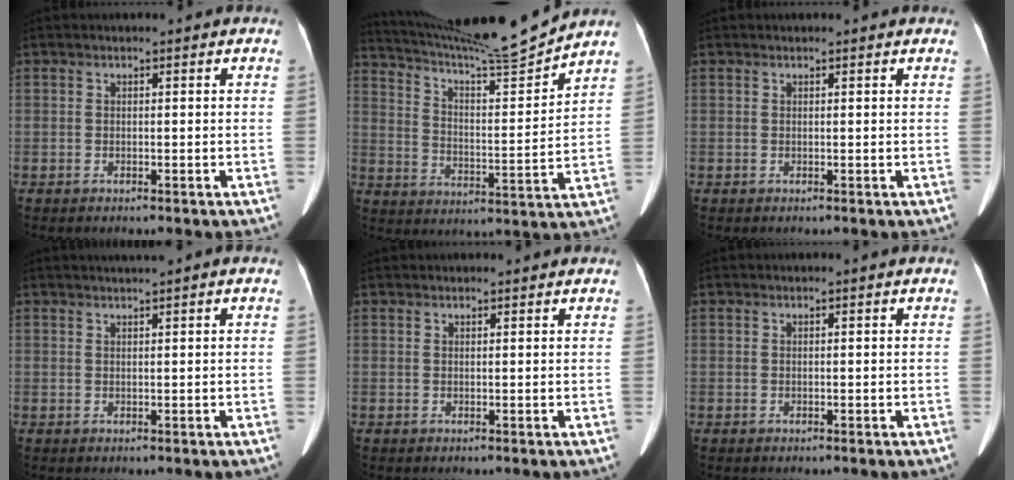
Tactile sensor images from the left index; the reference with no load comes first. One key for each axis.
{"total": 16.4, "fx": 15.5, "fy": -1.8, "fz": 5.1, "tx": -0.101, "ty": -0.035, "tz": 0.246}
{"total": 2.3, "fx": 2.0, "fy": 0.5, "fz": 0.9, "tx": -0.016, "ty": 0.017, "tz": 0.020}
{"total": 2.1, "fx": 1.6, "fy": -0.1, "fz": 1.4, "tx": -0.023, "ty": 0.016, "tz": 0.026}
{"total": 3.1, "fx": 2.9, "fy": 0.7, "fz": 0.9, "tx": -0.012, "ty": 0.028, "tz": 0.038}
{"total": 0.0}